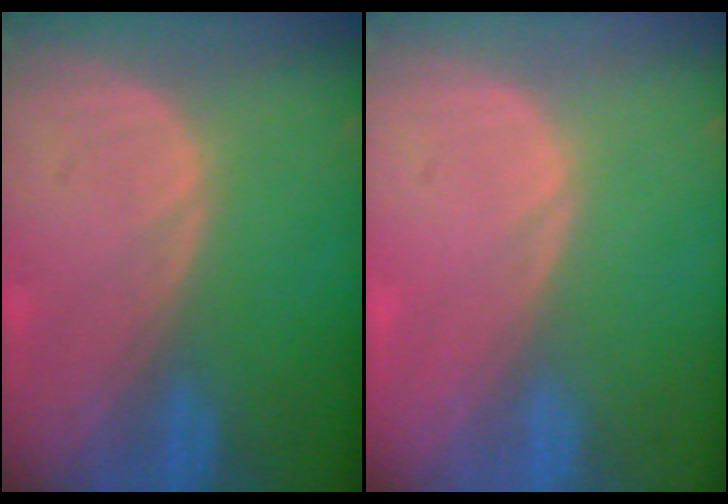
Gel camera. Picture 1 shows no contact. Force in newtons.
{"total": 0.5, "press": 0.0, "slide": 0.5}